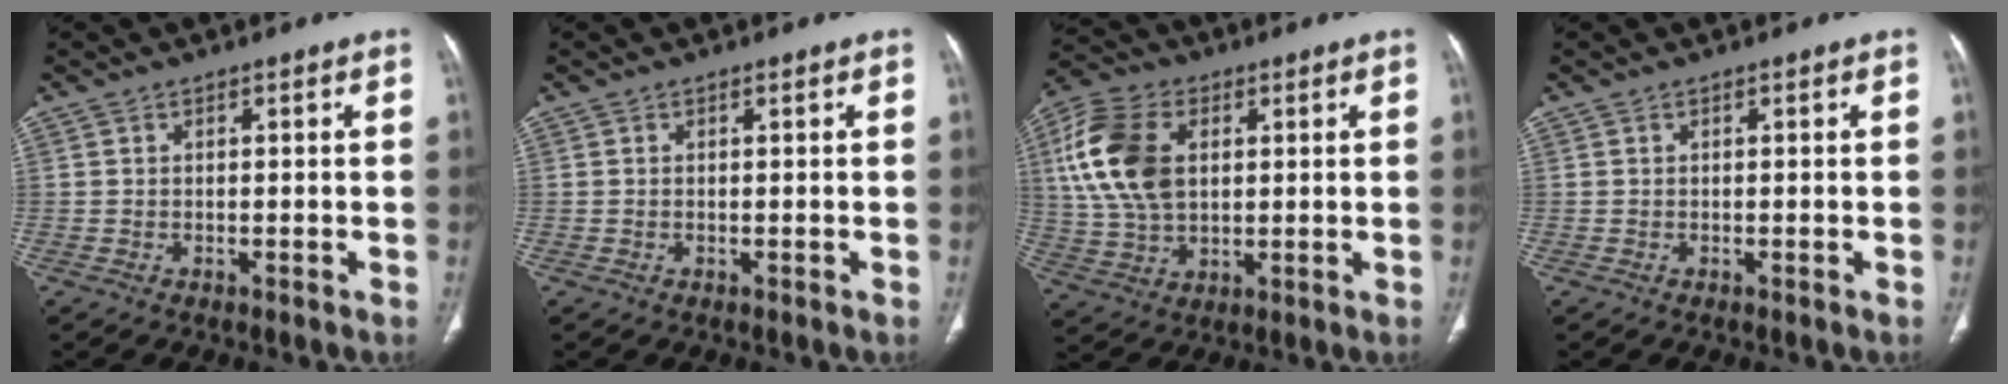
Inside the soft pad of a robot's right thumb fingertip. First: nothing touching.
{"total": 0.0}
{"total": 15.4, "force": [3.4, 10.0, 11.2], "torque": [-0.226, 0.006, 0.065]}
{"total": 0.0}